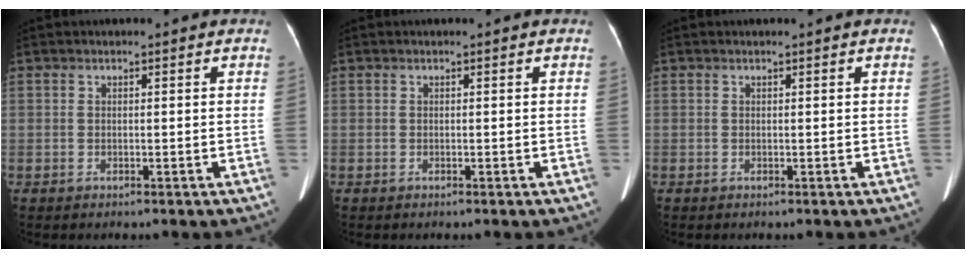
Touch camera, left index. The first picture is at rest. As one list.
[{"total": 0.0}, {"total": 0.0}]